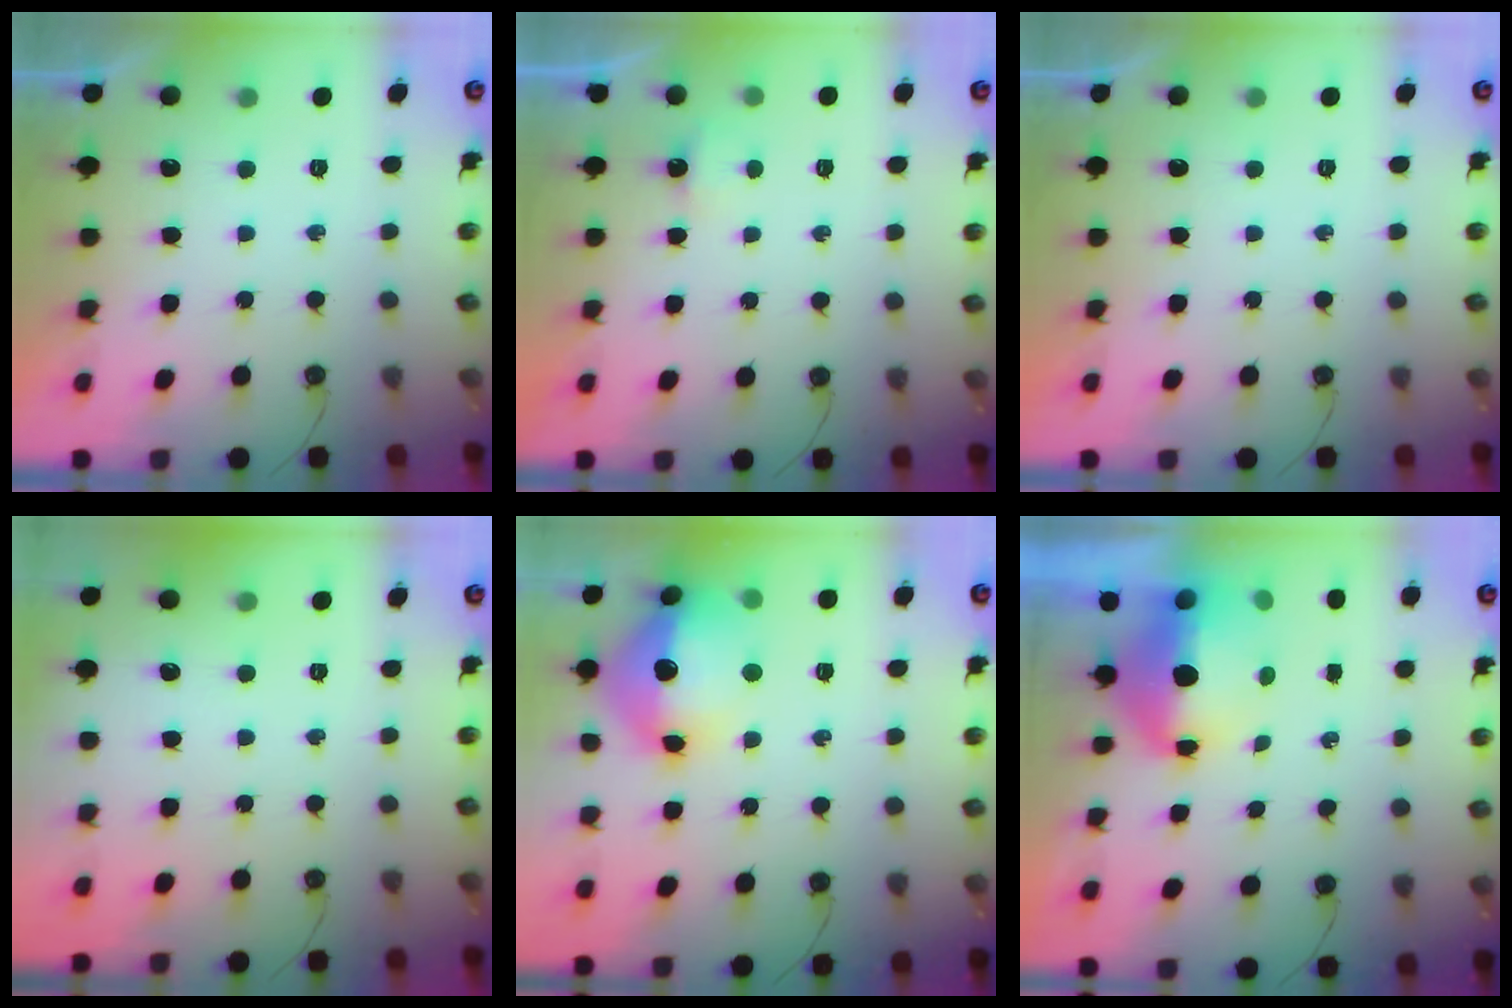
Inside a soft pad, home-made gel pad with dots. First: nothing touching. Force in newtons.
{"total": 5.2, "press": 1.8, "slide": 4.9}
{"total": 0.0}
{"total": 0.0}
{"total": 21.9, "press": 19.7, "slide": 9.6}
{"total": 14.7, "press": 9.3, "slide": 11.4}